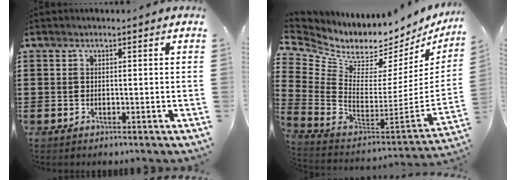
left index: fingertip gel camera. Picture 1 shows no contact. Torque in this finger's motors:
{"motor_torque": [-1.10, 1.04, -0.05, -0.01]}